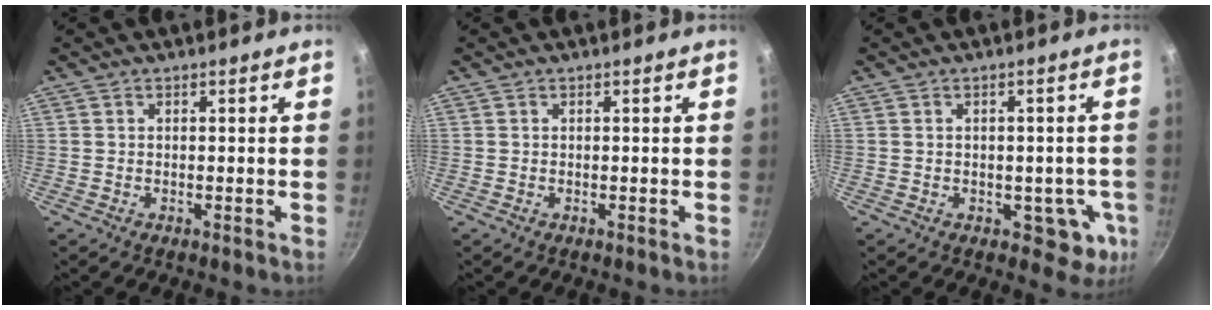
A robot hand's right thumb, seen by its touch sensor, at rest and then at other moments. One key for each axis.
{"total": 0.0}
{"total": 7.1, "fx": -1.8, "fy": 4.8, "fz": 5.0, "tx": -0.018, "ty": 0.012, "tz": -0.015}